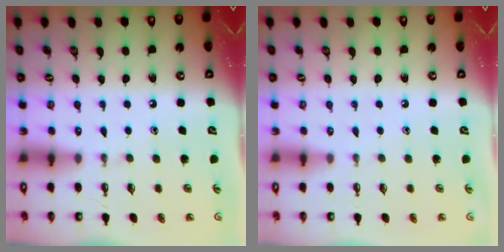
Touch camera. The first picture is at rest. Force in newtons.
{"total": 0.0}